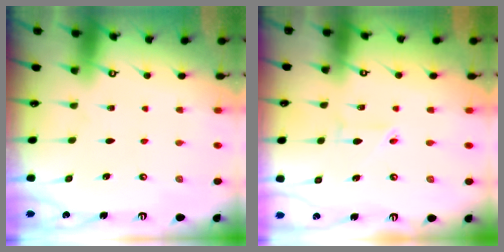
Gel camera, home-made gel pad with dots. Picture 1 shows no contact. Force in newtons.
{"total": 2.5, "press": 2.5, "slide": 0.3}